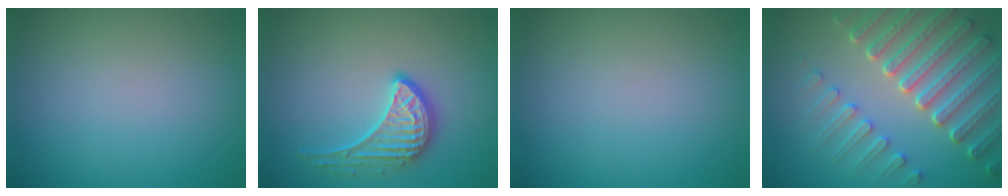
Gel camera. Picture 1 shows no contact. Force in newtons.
{"total": 3.4, "press": 3.0, "slide": 1.7}
{"total": 0.0}
{"total": 7.8, "press": 6.0, "slide": 5.0}